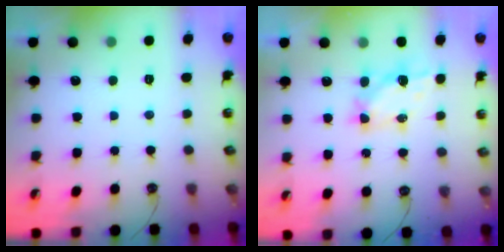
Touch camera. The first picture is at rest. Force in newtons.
{"total": 5.5, "press": 5.5, "slide": 0.3}